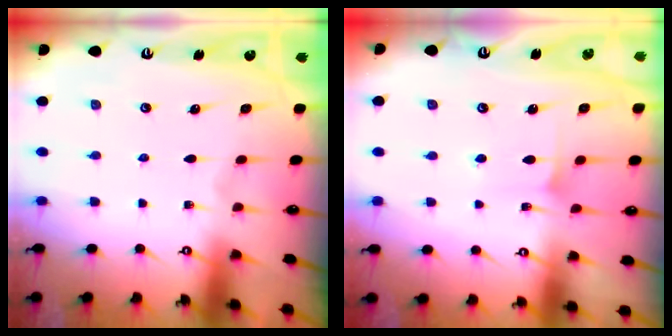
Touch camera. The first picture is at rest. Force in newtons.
{"total": 6.0, "press": 6.0, "slide": 0.6}